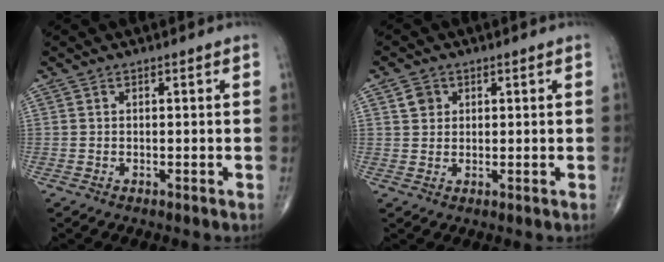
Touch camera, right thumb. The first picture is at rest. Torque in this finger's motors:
{"motor_torque": [-0.50, 0.26, -0.17, -0.01, 0.01]}